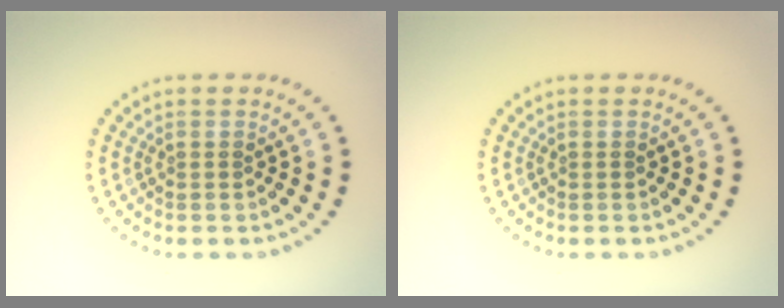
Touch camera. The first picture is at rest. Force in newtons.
{"total": 0.0}